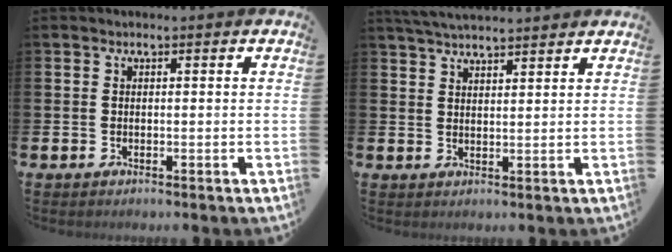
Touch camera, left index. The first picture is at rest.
{"total": 4.2, "force": [4.1, 0.2, 0.7], "torque": [-0.019, -0.016, 0.075]}